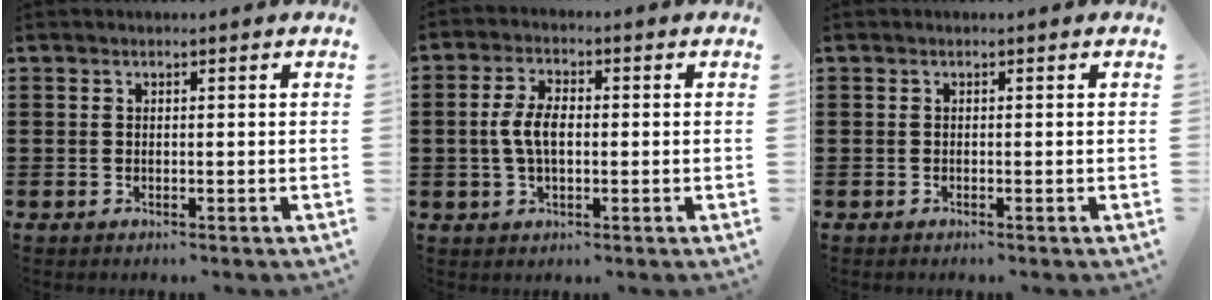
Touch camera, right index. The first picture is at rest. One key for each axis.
{"total": 5.5, "fx": -0.2, "fy": 2.8, "fz": 4.7, "tx": -0.118, "ty": -0.002, "tz": -0.014}
{"total": 0.0}